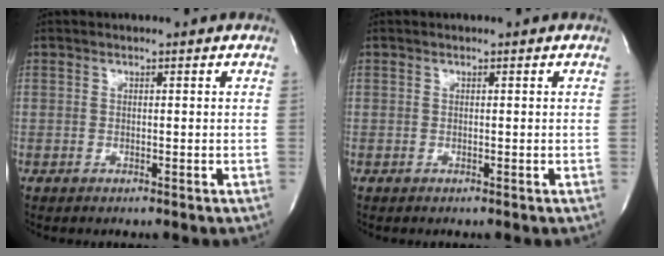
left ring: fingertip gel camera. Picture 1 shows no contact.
{"total": 0.0}